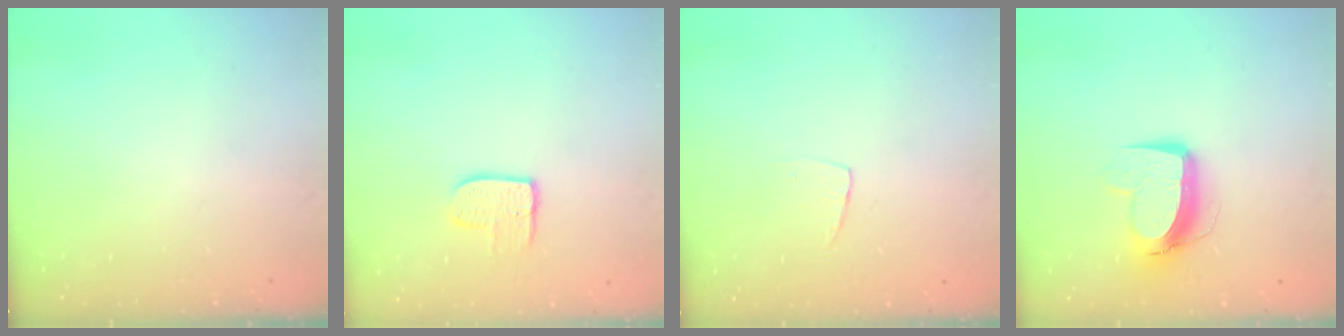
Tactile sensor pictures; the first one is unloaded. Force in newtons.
{"total": 7.4, "press": 7.4, "slide": 0.2}
{"total": 3.5, "press": 3.5, "slide": 0.3}
{"total": 10.9, "press": 10.9, "slide": 1.2}